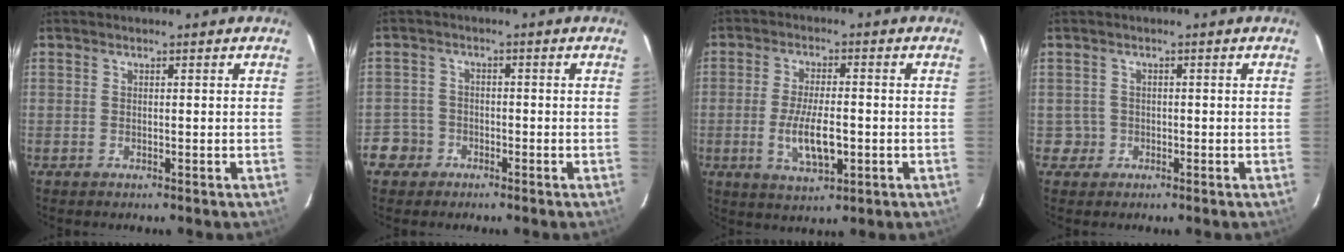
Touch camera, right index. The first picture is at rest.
{"total": 4.6, "force": [-2.4, 3.9, 0.1], "torque": [-0.005, 0.023, -0.048]}
{"total": 8.7, "force": [-2.0, 3.0, 7.9], "torque": [-0.156, -0.009, -0.032]}
{"total": 1.2, "force": [-0.2, 1.1, -0.3], "torque": [0.005, 0.006, 0.000]}